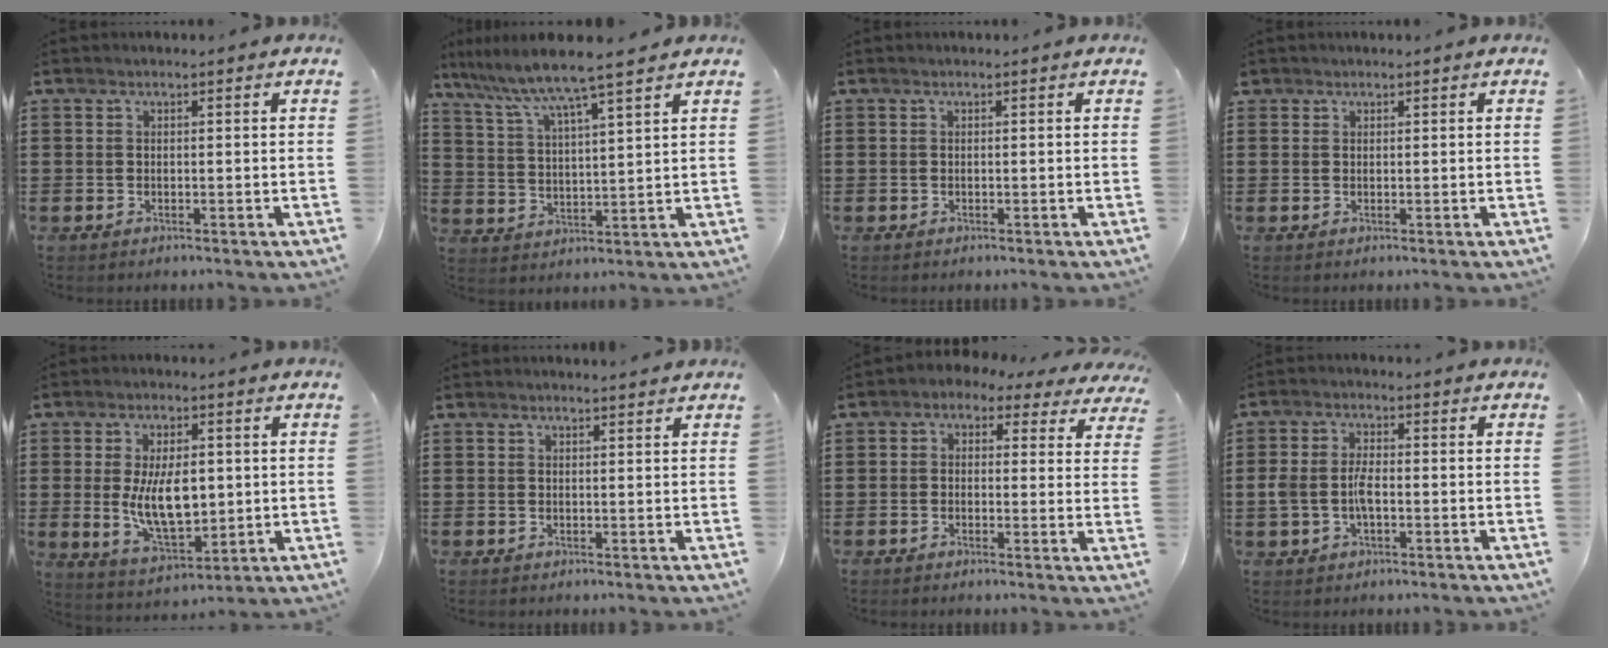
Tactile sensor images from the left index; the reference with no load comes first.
{"total": 6.8, "force": [5.9, -0.9, 3.4], "torque": [-0.089, -0.038, 0.096]}
{"total": 0.0}
{"total": 0.8, "force": [0.6, 0.5, 0.1], "torque": [-0.004, 0.004, 0.011]}
{"total": 9.7, "force": [0.7, 5.0, 8.3], "torque": [-0.155, -0.007, 0.005]}
{"total": 0.8, "force": [0.8, 0.0, 0.1], "torque": [-0.004, -0.002, 0.016]}
{"total": 1.8, "force": [0.2, 1.6, 0.9], "torque": [-0.027, -0.005, -0.006]}
{"total": 4.7, "force": [-0.9, 2.4, 3.9], "torque": [-0.099, -0.004, -0.023]}